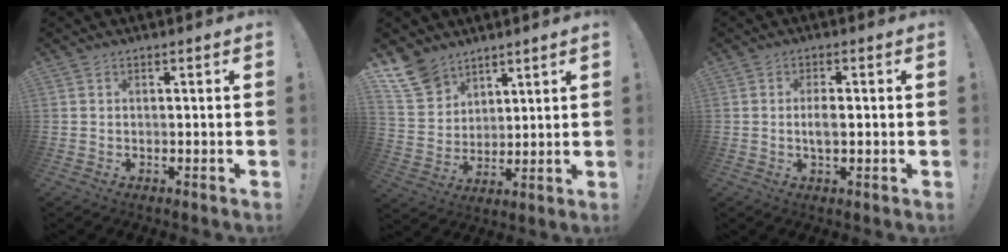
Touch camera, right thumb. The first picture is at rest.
{"total": 11.6, "force": [8.6, 7.2, 3.1], "torque": [-0.070, -0.055, 0.173]}
{"total": 3.8, "force": [-0.5, 1.5, 3.5], "torque": [-0.073, -0.002, -0.014]}